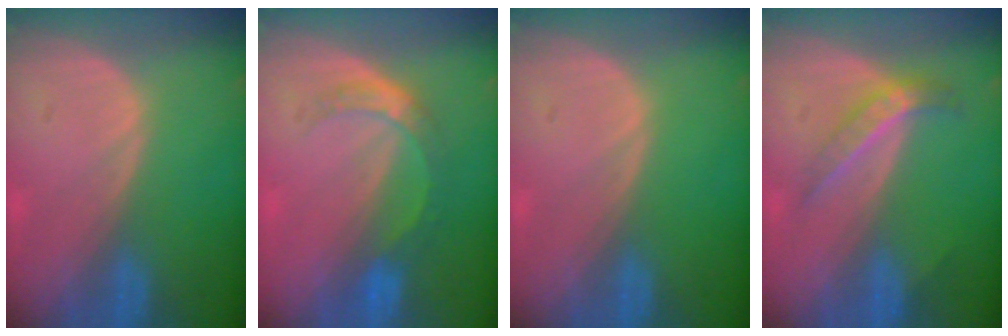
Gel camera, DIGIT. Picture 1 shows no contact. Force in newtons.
{"total": 5.4, "press": 4.8, "slide": 2.5}
{"total": 0.0}
{"total": 4.4, "press": 3.9, "slide": 2.1}